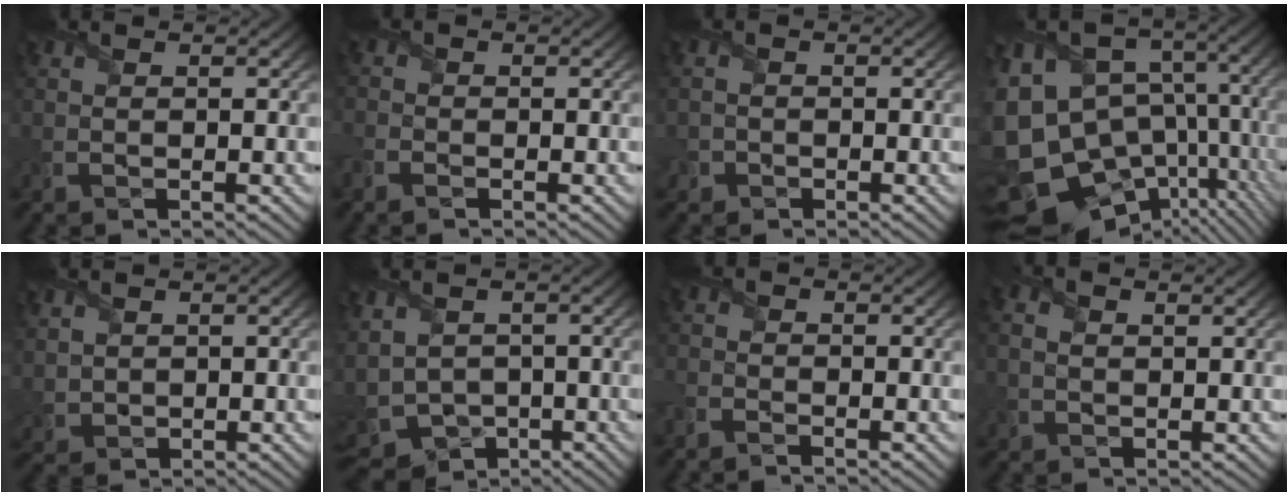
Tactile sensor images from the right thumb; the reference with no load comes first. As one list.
[{"total": 2.2, "force": [-1.5, 1.2, 1.1], "torque": [-0.029, -0.006, -0.035]}, {"total": 1.9, "force": [-1.2, 1.5, -0.1], "torque": [0.003, 0.003, -0.027]}, {"total": 17.9, "force": [-3.9, 13.7, 10.9], "torque": [-0.263, -0.031, -0.017]}, {"total": 2.0, "force": [1.1, 1.6, 0.5], "torque": [-0.031, -0.003, 0.027]}, {"total": 8.0, "force": [-1.5, 6.3, 4.7], "torque": [-0.139, -0.027, -0.027]}, {"total": 2.4, "force": [-2.2, 0.7, 0.8], "torque": [-0.021, -0.005, -0.054]}, {"total": 1.8, "force": [0.3, 1.0, 1.4], "torque": [-0.033, 0.001, 0.007]}]